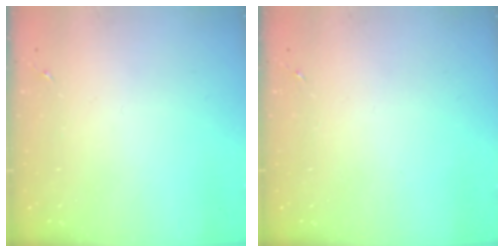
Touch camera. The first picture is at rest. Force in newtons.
{"total": 0.0}